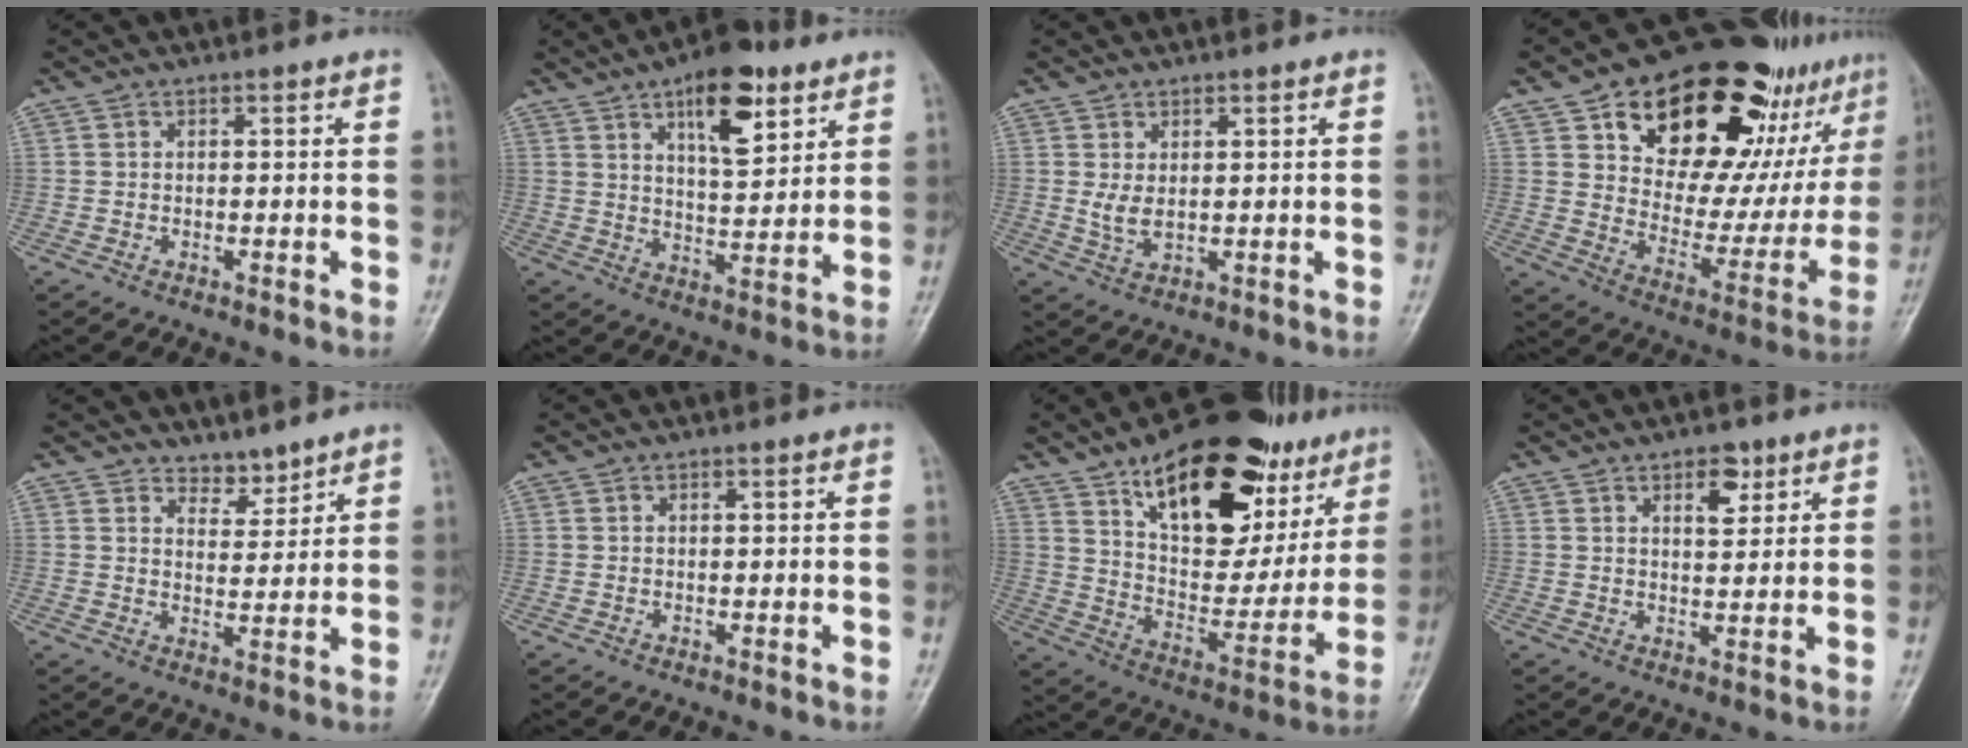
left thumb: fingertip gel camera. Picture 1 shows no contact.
{"total": 12.9, "force": [7.0, 5.4, 9.4], "torque": [-0.115, -0.035, 0.109]}
{"total": 3.1, "force": [0.7, 1.4, 2.7], "torque": [-0.052, -0.009, 0.023]}
{"total": 30.3, "force": [16.3, 15.5, 20.3], "torque": [-0.246, -0.028, 0.251]}
{"total": 3.8, "force": [3.4, 1.6, 0.4], "torque": [0.015, -0.030, 0.058]}
{"total": 0.0}
{"total": 28.3, "force": [15.4, 13.8, 19.3], "torque": [-0.241, -0.032, 0.244]}
{"total": 4.7, "force": [2.6, 2.4, 3.1], "torque": [-0.026, -0.014, 0.038]}